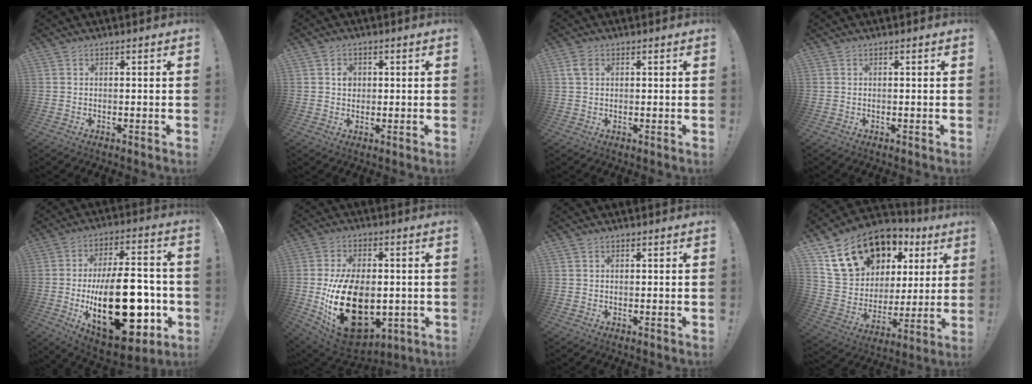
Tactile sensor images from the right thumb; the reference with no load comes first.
{"total": 2.9, "force": [0.4, 2.6, 1.2], "torque": [-0.003, -0.002, 0.000]}
{"total": 3.3, "force": [1.1, 2.2, 2.2], "torque": [-0.041, 0.004, 0.022]}
{"total": 0.0}
{"total": 33.2, "force": [-5.3, 16.0, 28.5], "torque": [-0.493, 0.025, -0.068]}
{"total": 25.3, "force": [-3.9, 16.2, 19.0], "torque": [-0.350, 0.011, -0.041]}
{"total": 0.6, "force": [0.3, 0.5, 0.2], "torque": [0.001, 0.001, 0.005]}
{"total": 20.8, "force": [12.5, 13.6, 9.6], "torque": [-0.161, -0.069, 0.254]}